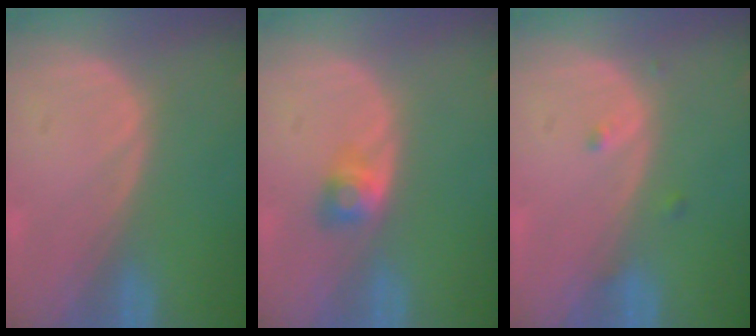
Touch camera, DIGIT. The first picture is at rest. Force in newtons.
{"total": 2.7, "press": 2.4, "slide": 1.1}
{"total": 1.1, "press": 1.1, "slide": 0.1}